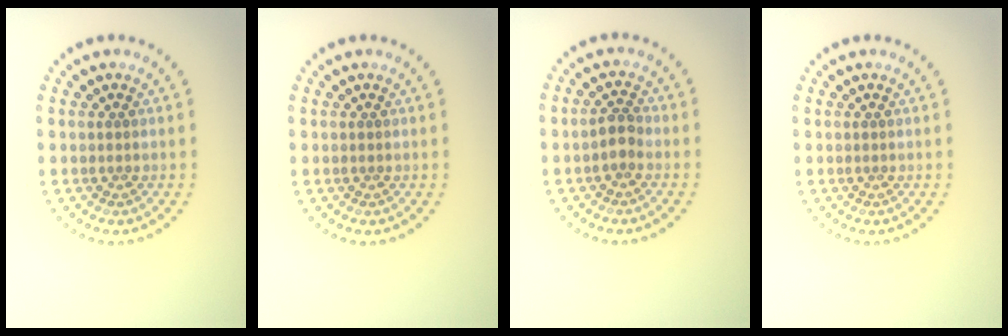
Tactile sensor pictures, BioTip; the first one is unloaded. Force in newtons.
{"total": 0.0}
{"total": 1.6, "press": 1.5, "slide": 0.6}
{"total": 0.0}